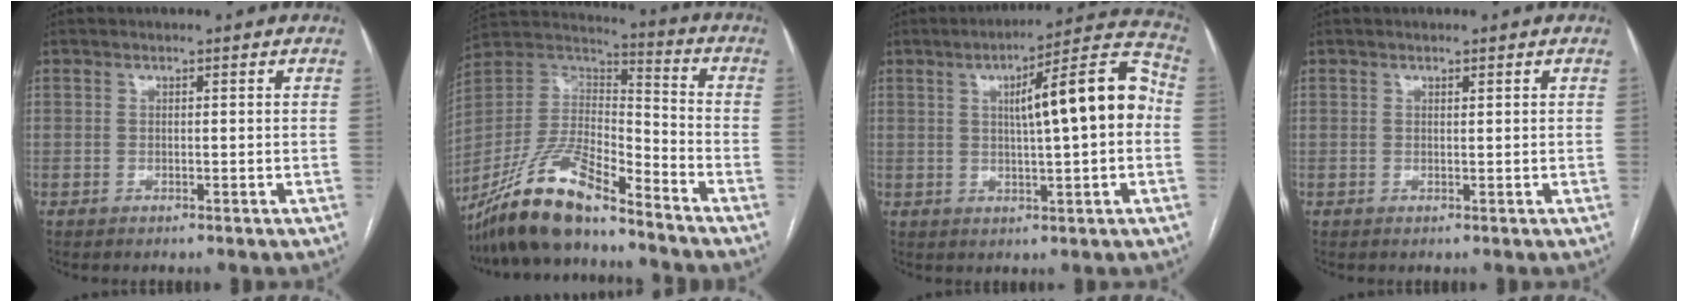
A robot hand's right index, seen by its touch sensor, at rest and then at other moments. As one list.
[{"total": 16.8, "force": [-13.4, 3.7, 9.5], "torque": [-0.192, 0.003, -0.248]}, {"total": 13.2, "force": [1.3, 1.6, 13.0], "torque": [-0.181, 0.036, 0.016]}, {"total": 0.0}]